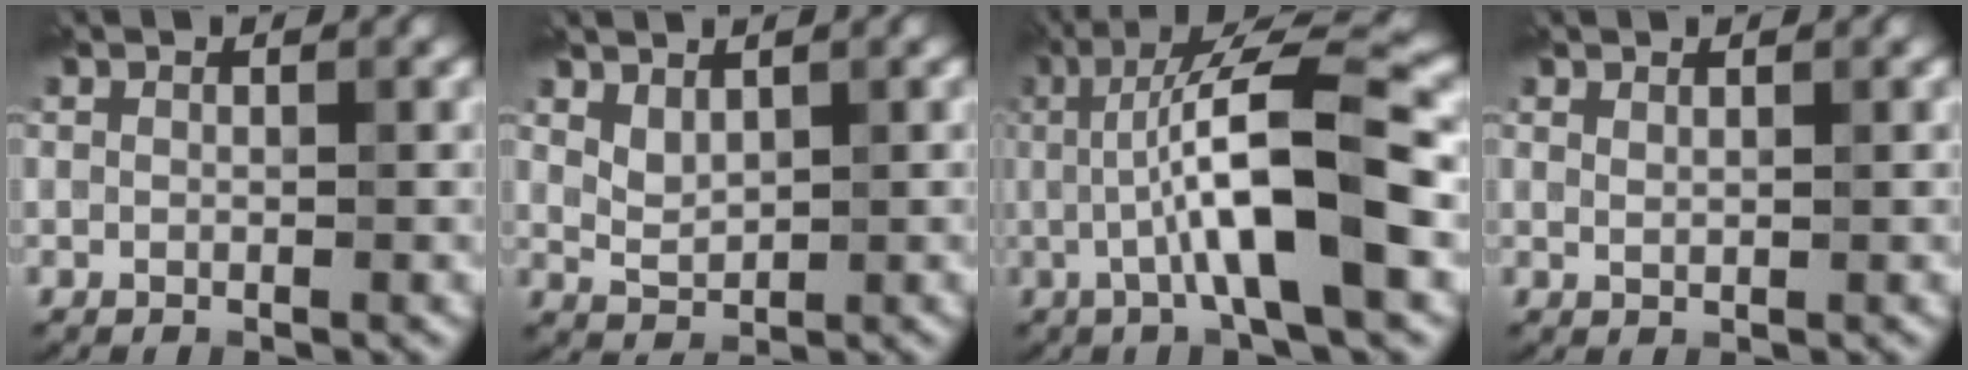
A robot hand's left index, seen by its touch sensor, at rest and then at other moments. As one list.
[{"total": 1.7, "force": [1.2, 0.8, 0.9], "torque": [-0.015, 0.000, 0.029]}, {"total": 9.7, "force": [-0.5, 1.7, 9.6], "torque": [-0.147, 0.017, -0.013]}, {"total": 0.7, "force": [0.7, -0.1, 0.2], "torque": [-0.003, 0.002, 0.014]}]